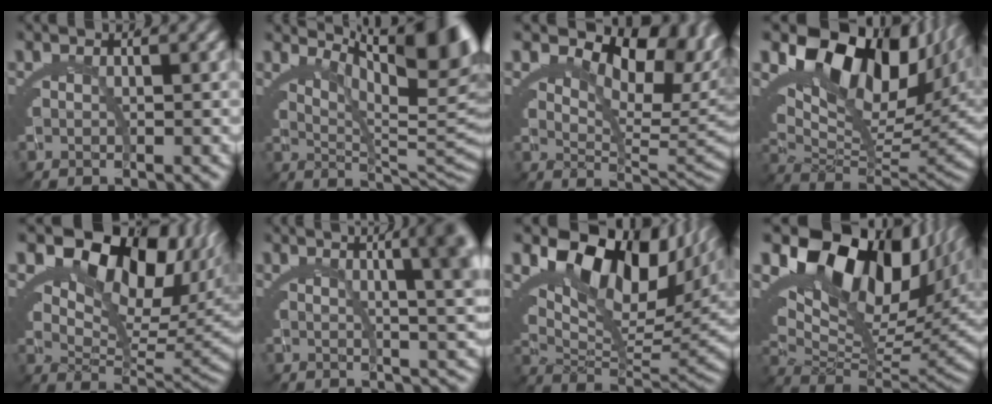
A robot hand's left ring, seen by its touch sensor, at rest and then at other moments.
{"total": 8.6, "force": [3.4, 2.3, 7.6], "torque": [-0.077, -0.003, 0.049]}
{"total": 10.8, "force": [4.2, 5.8, 8.1], "torque": [-0.107, -0.007, 0.062]}
{"total": 18.7, "force": [5.4, 11.6, 13.6], "torque": [-0.224, 0.015, 0.069]}
{"total": 14.1, "force": [4.3, 8.8, 10.1], "torque": [-0.179, -0.009, 0.063]}
{"total": 8.9, "force": [3.5, 2.9, 7.7], "torque": [-0.052, 0.031, 0.037]}
{"total": 15.9, "force": [5.2, 9.1, 11.9], "torque": [-0.184, 0.015, 0.070]}
{"total": 20.6, "force": [5.4, 13.3, 14.9], "torque": [-0.249, 0.016, 0.066]}